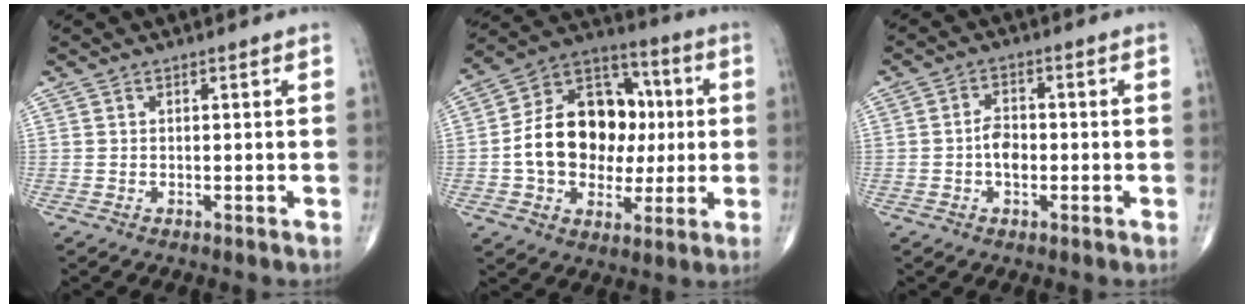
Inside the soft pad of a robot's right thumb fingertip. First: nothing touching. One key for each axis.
{"total": 20.0, "fx": 0.2, "fy": 14.8, "fz": 13.5, "tx": -0.185, "ty": 0.037, "tz": 0.007}
{"total": 4.1, "fx": -0.7, "fy": 2.6, "fz": 3.1, "tx": -0.045, "ty": 0.010, "tz": -0.017}